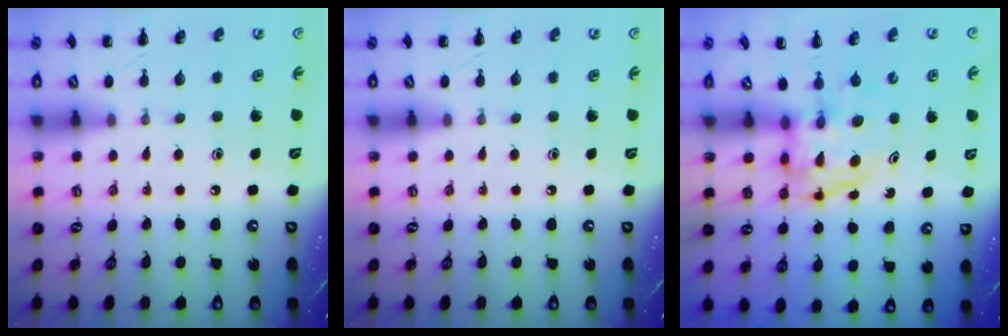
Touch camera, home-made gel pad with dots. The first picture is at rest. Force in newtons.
{"total": 0.0}
{"total": 3.9, "press": 3.8, "slide": 0.3}